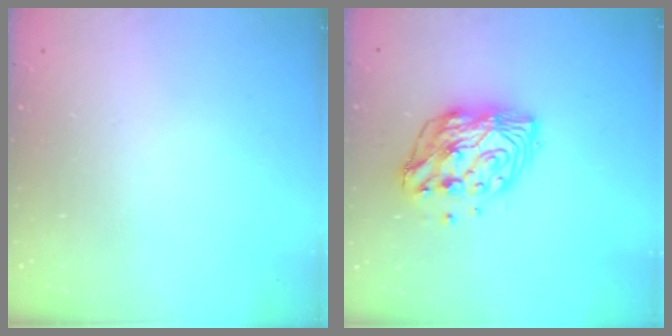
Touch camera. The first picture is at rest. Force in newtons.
{"total": 12.6, "press": 12.6, "slide": 1.1}